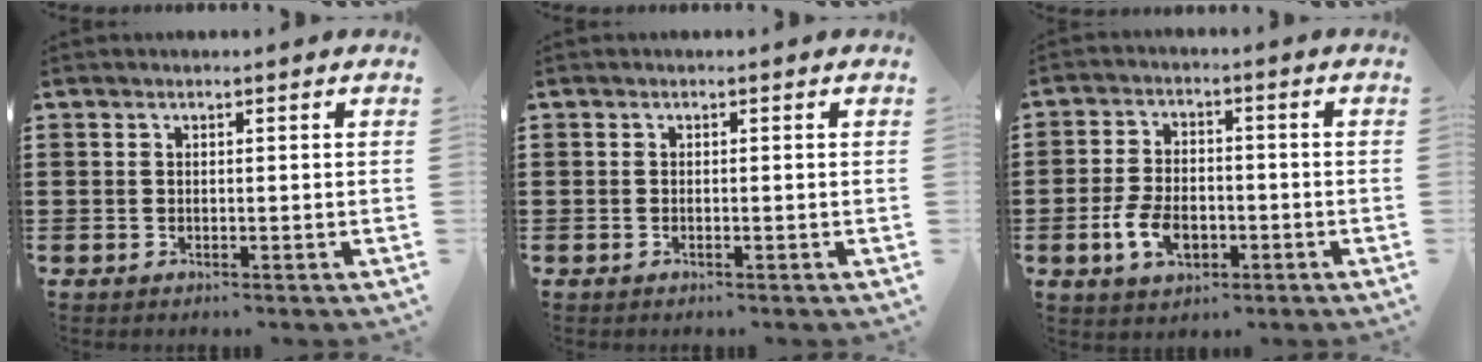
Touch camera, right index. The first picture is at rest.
{"total": 0.0}
{"total": 6.4, "force": [-2.3, 3.7, 4.7], "torque": [-0.107, 0.001, -0.045]}